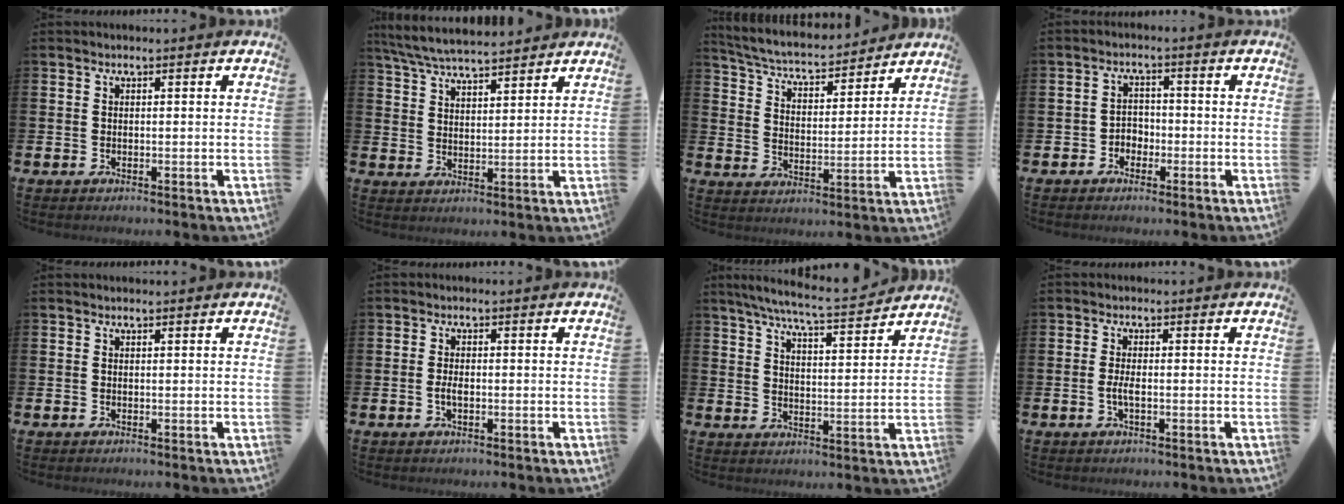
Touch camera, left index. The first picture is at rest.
{"total": 6.4, "force": [6.1, 0.8, 1.6], "torque": [-0.053, -0.024, 0.112]}
{"total": 5.5, "force": [5.2, 1.1, 1.3], "torque": [-0.053, -0.042, 0.085]}
{"total": 2.5, "force": [-1.6, 1.8, 0.6], "torque": [-0.015, 0.007, -0.037]}
{"total": 0.0}
{"total": 1.8, "force": [-0.3, 0.8, 1.5], "torque": [-0.027, 0.001, -0.007]}
{"total": 7.2, "force": [6.7, 0.1, 2.6], "torque": [-0.067, -0.044, 0.115]}
{"total": 1.8, "force": [-0.4, 0.5, 1.7], "torque": [-0.037, 0.004, -0.007]}